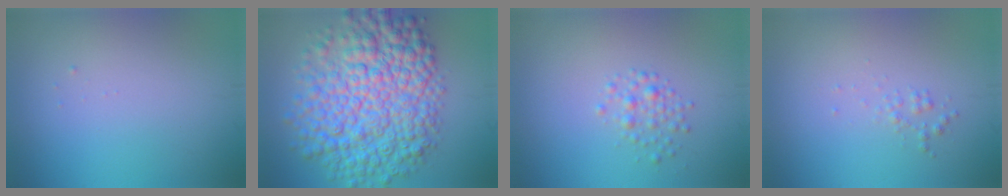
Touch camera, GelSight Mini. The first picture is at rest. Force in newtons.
{"total": 11.5, "press": 11.5, "slide": 0.1}
{"total": 1.6, "press": 1.6, "slide": 0.1}
{"total": 0.7, "press": 0.7, "slide": 0.0}